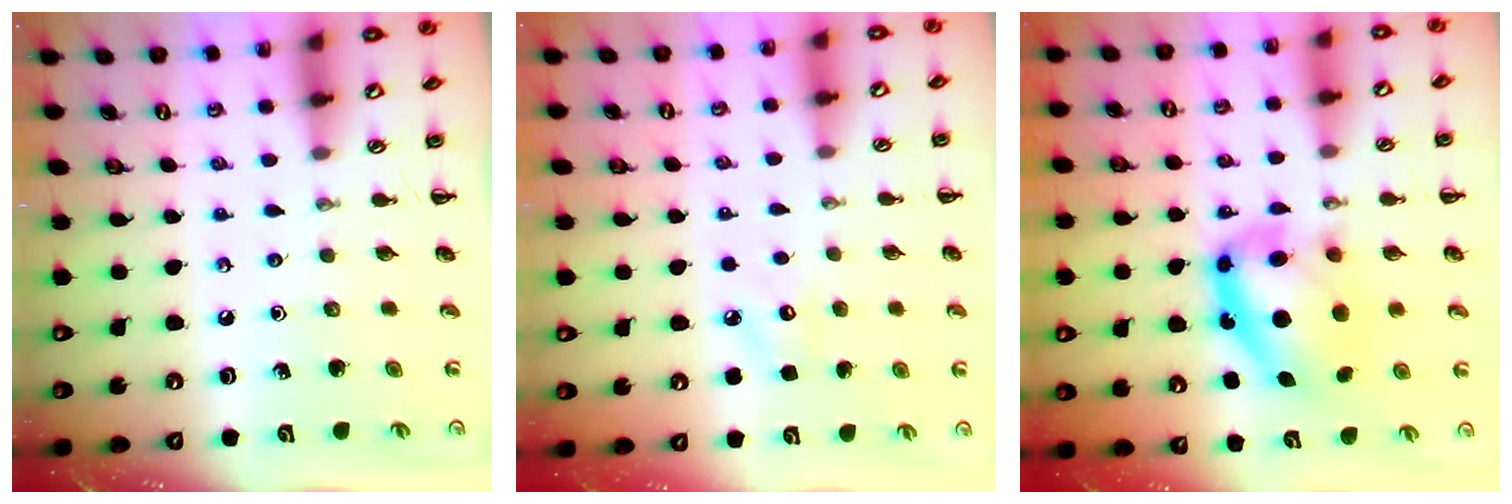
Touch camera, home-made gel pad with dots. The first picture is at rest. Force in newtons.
{"total": 6.0, "press": 5.9, "slide": 1.2}
{"total": 11.8, "press": 11.4, "slide": 2.9}